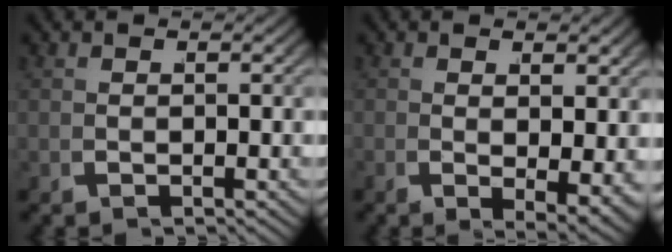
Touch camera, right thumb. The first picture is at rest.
{"total": 3.1, "force": [-0.3, 1.1, 2.9], "torque": [-0.038, -0.011, -0.004]}